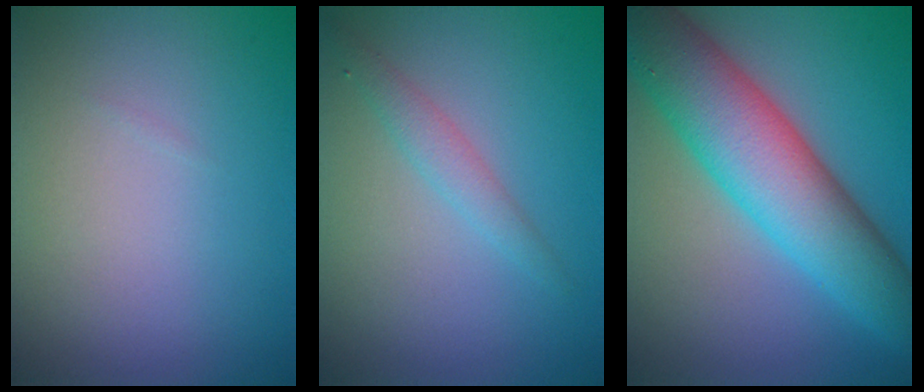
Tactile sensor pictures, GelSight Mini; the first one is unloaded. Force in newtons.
{"total": 1.7, "press": 1.7, "slide": 0.0}
{"total": 10.5, "press": 10.5, "slide": 0.0}